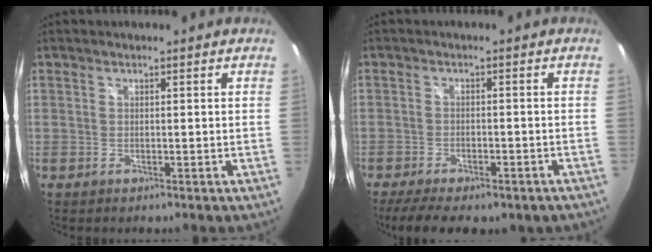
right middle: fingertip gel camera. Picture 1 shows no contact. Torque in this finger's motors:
{"motor_torque": [1.11, -1.03, 0.17, 0.10]}